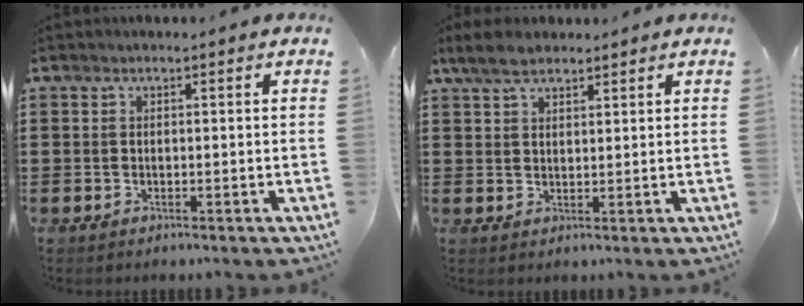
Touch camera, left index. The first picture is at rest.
{"total": 4.7, "force": [3.5, 1.7, 2.7], "torque": [-0.060, 0.005, 0.065]}